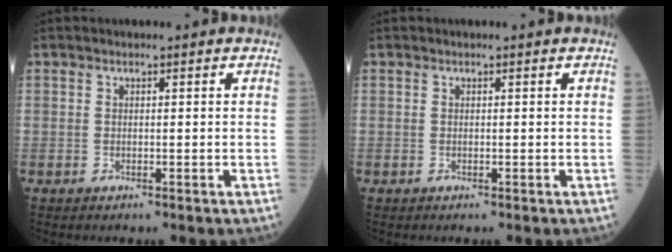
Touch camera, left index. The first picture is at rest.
{"total": 0.0}